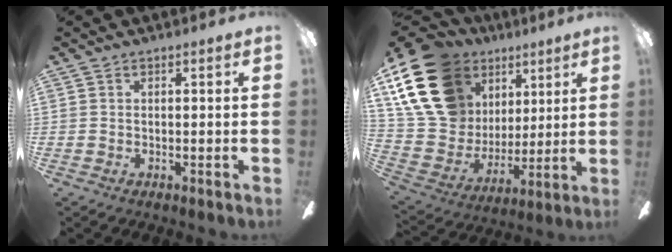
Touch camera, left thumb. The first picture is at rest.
{"total": 21.9, "force": [11.2, 15.5, 10.7], "torque": [-0.236, -0.048, 0.221]}